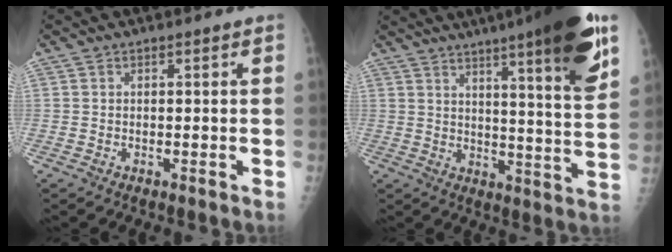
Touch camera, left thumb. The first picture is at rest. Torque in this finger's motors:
{"motor_torque": [2.53, 1.69, 1.57, -1.08, 0.39]}